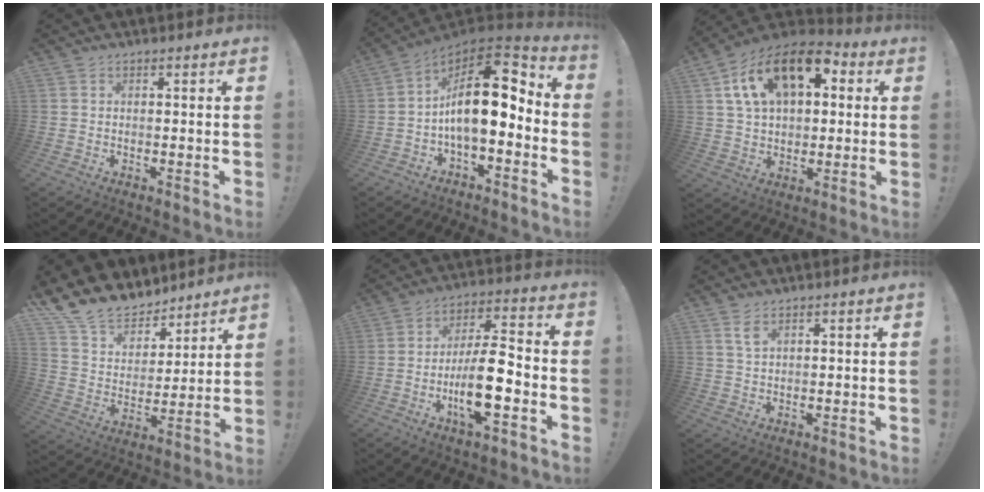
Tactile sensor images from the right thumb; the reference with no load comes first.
{"total": 17.2, "force": [1.4, 7.8, 15.3], "torque": [-0.255, -0.003, 0.023]}
{"total": 17.9, "force": [7.4, 10.7, 12.2], "torque": [-0.197, -0.020, 0.135]}
{"total": 14.8, "force": [12.6, 7.1, 2.9], "torque": [-0.073, -0.101, 0.237]}
{"total": 14.9, "force": [-4.6, 4.6, 13.4], "torque": [-0.250, 0.014, -0.079]}
{"total": 3.4, "force": [1.8, 1.4, 2.4], "torque": [-0.044, -0.004, 0.032]}